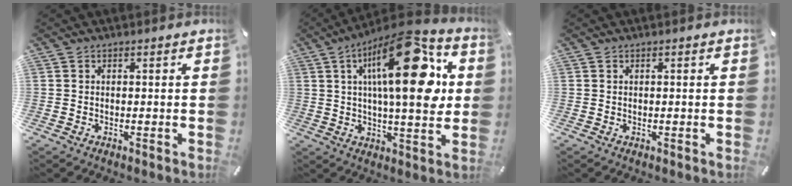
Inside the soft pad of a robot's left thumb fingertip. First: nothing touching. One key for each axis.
{"total": 24.1, "fx": 7.4, "fy": 9.6, "fz": 20.8, "tx": -0.313, "ty": -0.028, "tz": 0.107}
{"total": 0.0}